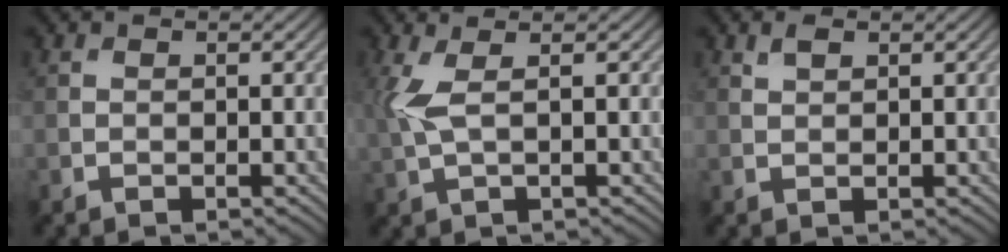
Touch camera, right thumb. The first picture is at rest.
{"total": 3.5, "force": [0.9, 0.9, 3.3], "torque": [-0.087, 0.008, 0.018]}
{"total": 1.3, "force": [0.9, 0.6, 0.8], "torque": [-0.020, 0.002, 0.018]}